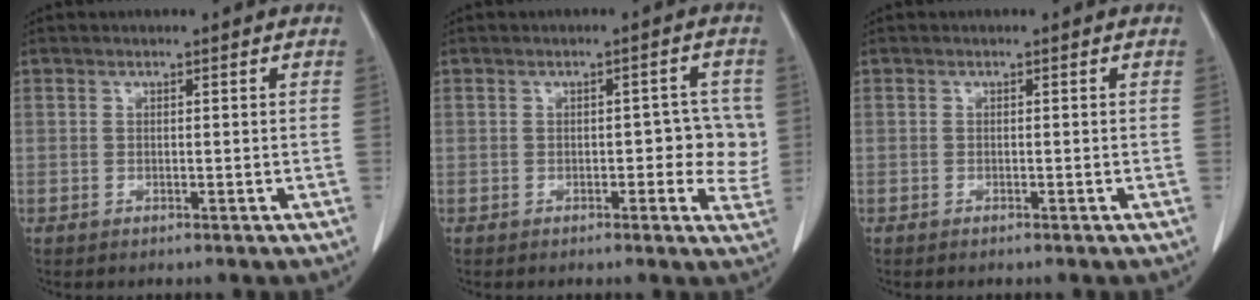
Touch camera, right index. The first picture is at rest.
{"total": 5.0, "force": [-0.2, 2.7, 4.3], "torque": [-0.032, 0.013, -0.005]}
{"total": 0.6, "force": [-0.6, 0.0, 0.3], "torque": [-0.008, -0.002, -0.010]}